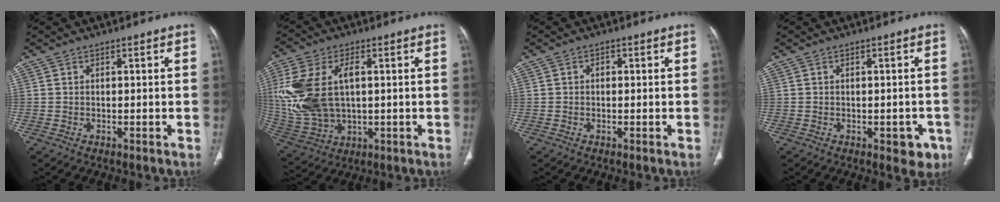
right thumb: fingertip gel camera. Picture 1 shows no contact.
{"total": 17.9, "force": [2.2, 10.7, 14.2], "torque": [-0.322, -0.001, 0.056]}
{"total": 1.0, "force": [0.0, 0.8, 0.6], "torque": [-0.005, 0.003, -0.003]}
{"total": 4.3, "force": [-1.8, 2.4, 3.0], "torque": [-0.009, 0.003, -0.019]}